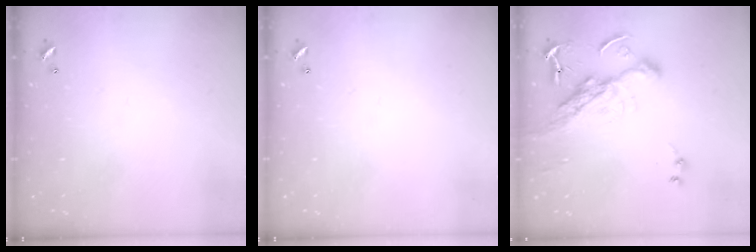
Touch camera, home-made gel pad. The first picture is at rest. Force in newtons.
{"total": 0.0}
{"total": 12.7, "press": 12.6, "slide": 1.7}